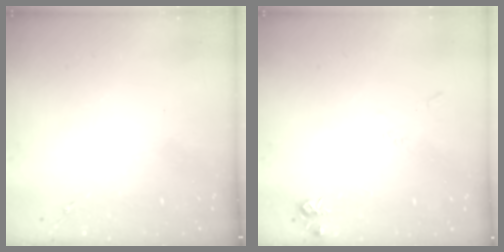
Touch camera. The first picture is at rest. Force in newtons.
{"total": 6.2, "press": 6.2, "slide": 0.7}